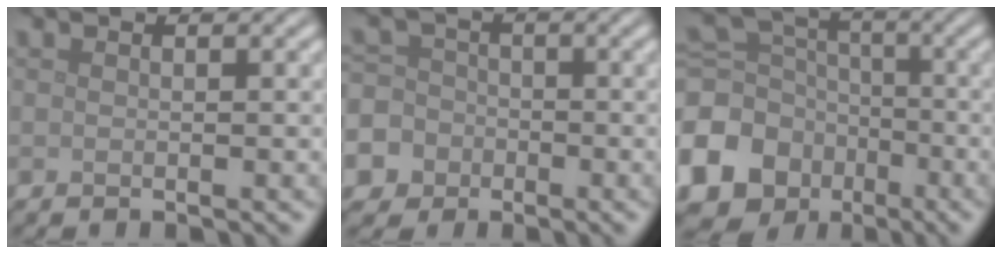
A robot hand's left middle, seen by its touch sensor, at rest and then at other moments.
{"total": 8.6, "force": [-4.4, 7.2, 1.3], "torque": [-0.043, -0.016, -0.098]}
{"total": 12.6, "force": [-5.5, 10.6, 4.1], "torque": [-0.132, -0.032, -0.105]}